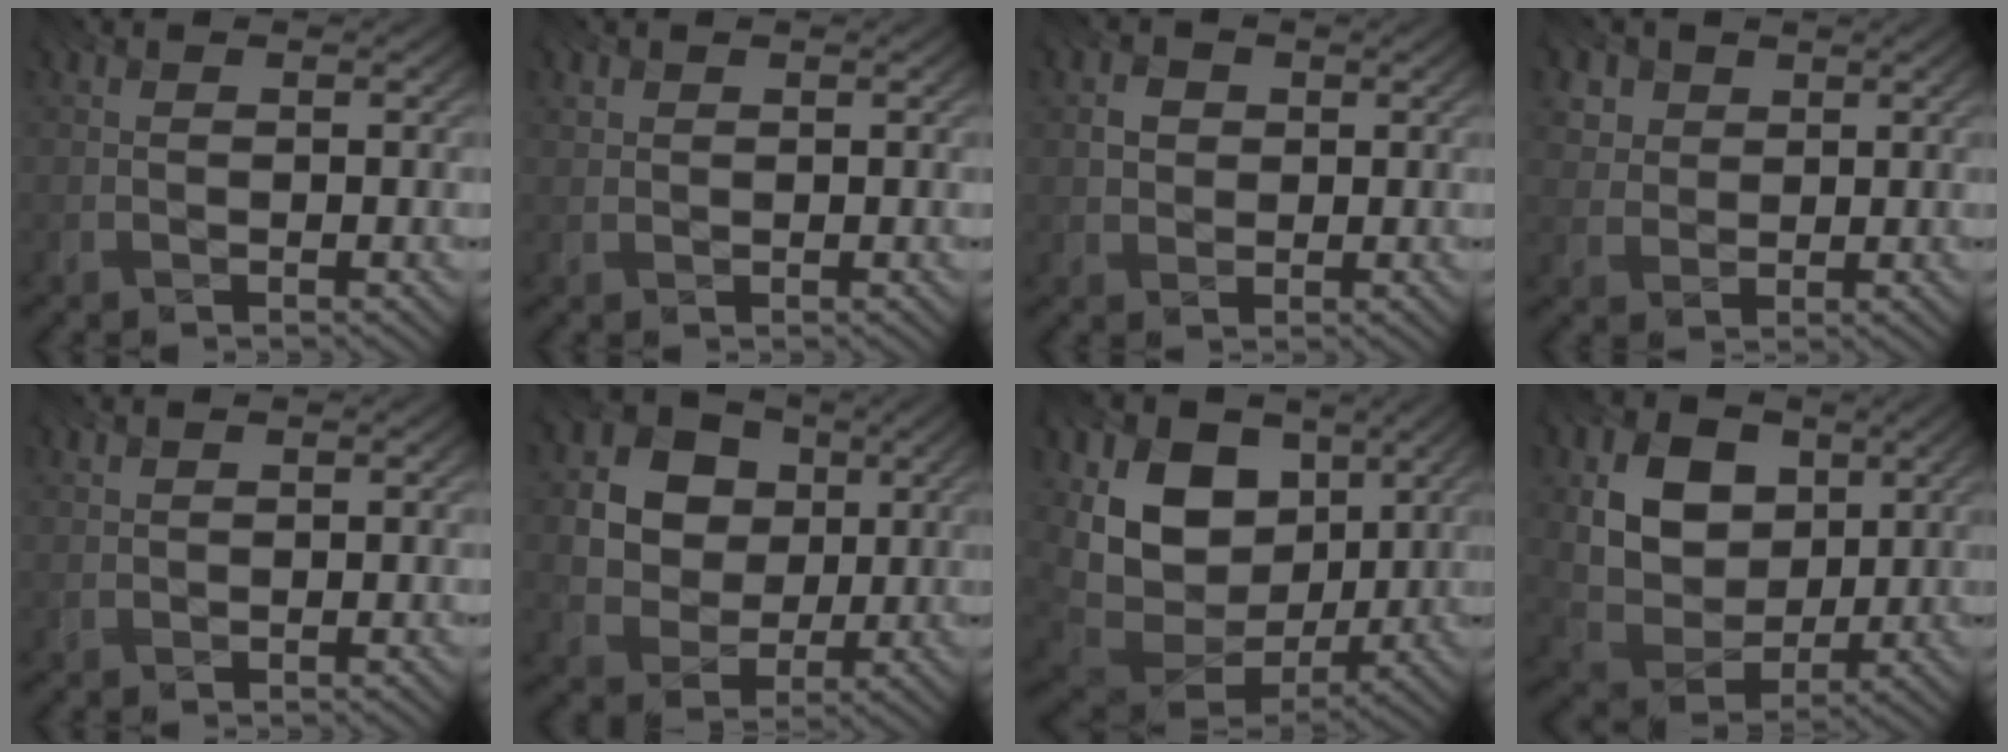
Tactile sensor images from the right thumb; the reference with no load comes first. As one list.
[{"total": 0.8, "force": [0.4, 0.6, 0.0], "torque": [0.000, 0.002, 0.015]}, {"total": 2.3, "force": [-0.1, 2.2, 0.6], "torque": [-0.016, -0.003, -0.006]}, {"total": 3.4, "force": [1.7, 2.9, 0.8], "torque": [-0.037, -0.012, 0.043]}, {"total": 0.7, "force": [0.7, 0.2, 0.1], "torque": [-0.001, 0.002, 0.016]}, {"total": 12.1, "force": [3.0, 10.4, 5.5], "torque": [-0.161, 0.015, 0.078]}, {"total": 13.3, "force": [2.9, 10.0, 8.3], "torque": [-0.182, 0.003, 0.058]}, {"total": 10.3, "force": [2.3, 8.0, 6.1], "torque": [-0.149, -0.005, 0.031]}]